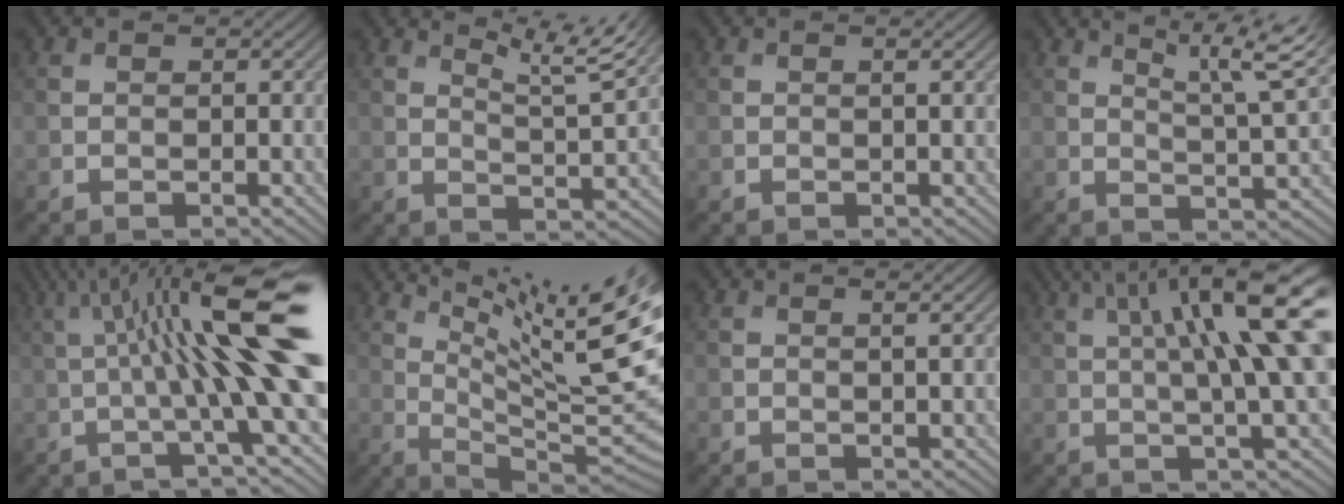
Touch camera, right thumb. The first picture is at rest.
{"total": 7.2, "force": [5.5, 0.8, 4.5], "torque": [-0.096, -0.001, 0.089]}
{"total": 1.1, "force": [0.1, 0.1, 1.1], "torque": [-0.017, 0.005, -0.001]}
{"total": 8.4, "force": [5.2, 1.2, 6.5], "torque": [-0.103, 0.010, 0.078]}
{"total": 15.4, "force": [2.0, 2.5, 15.1], "torque": [-0.226, 0.006, 0.041]}
{"total": 14.5, "force": [7.5, 2.6, 12.2], "torque": [-0.199, -0.001, 0.132]}
{"total": 1.8, "force": [0.6, 0.3, 1.7], "torque": [-0.027, 0.009, 0.002]}
{"total": 13.1, "force": [3.4, 2.5, 12.4], "torque": [-0.187, 0.007, 0.064]}